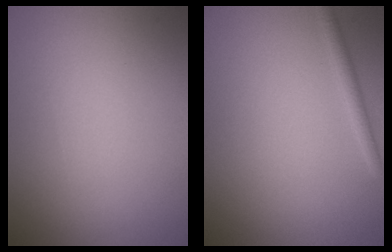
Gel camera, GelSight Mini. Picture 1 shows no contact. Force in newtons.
{"total": 1.3, "press": 1.3, "slide": 0.0}